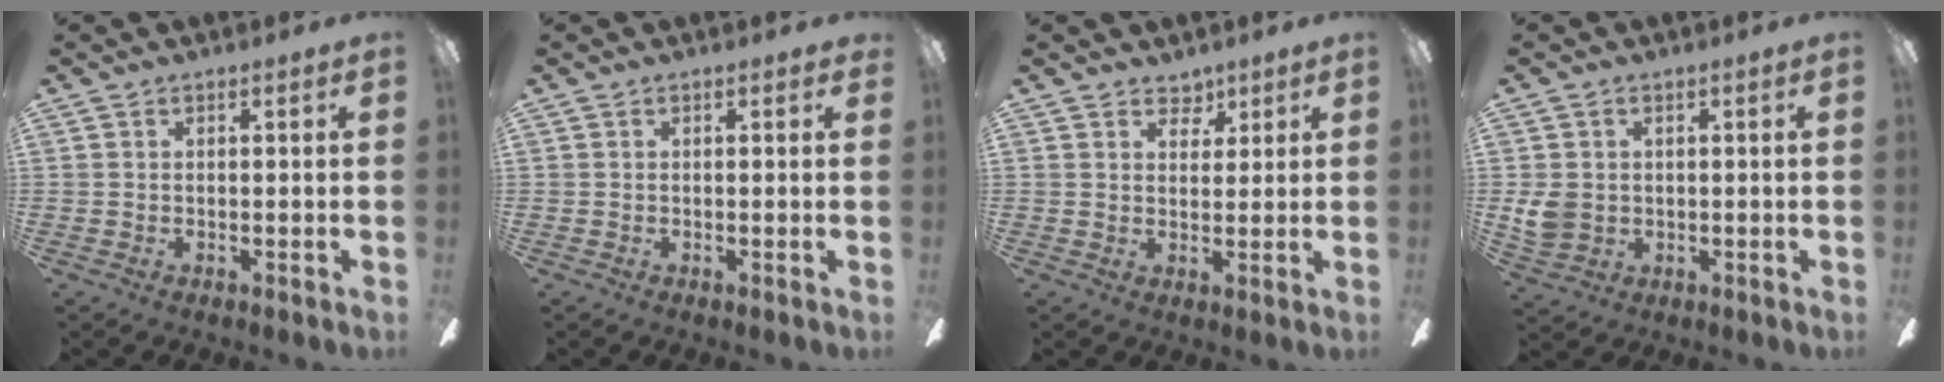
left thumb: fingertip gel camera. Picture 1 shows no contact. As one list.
[{"total": 0.0}, {"total": 4.1, "force": [3.1, 2.5, 1.0], "torque": [0.004, -0.015, 0.051]}, {"total": 5.6, "force": [0.4, 4.8, 2.8], "torque": [-0.067, 0.004, 0.009]}]